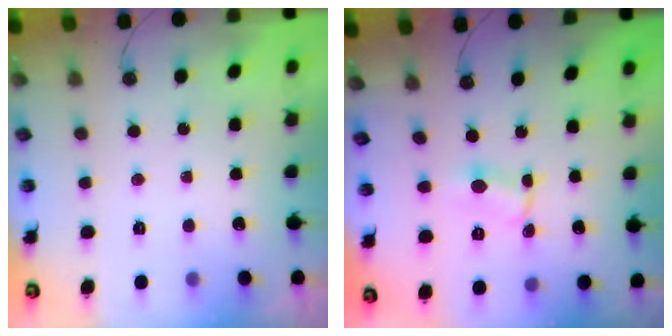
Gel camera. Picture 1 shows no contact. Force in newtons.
{"total": 0.9, "press": 0.8, "slide": 0.2}